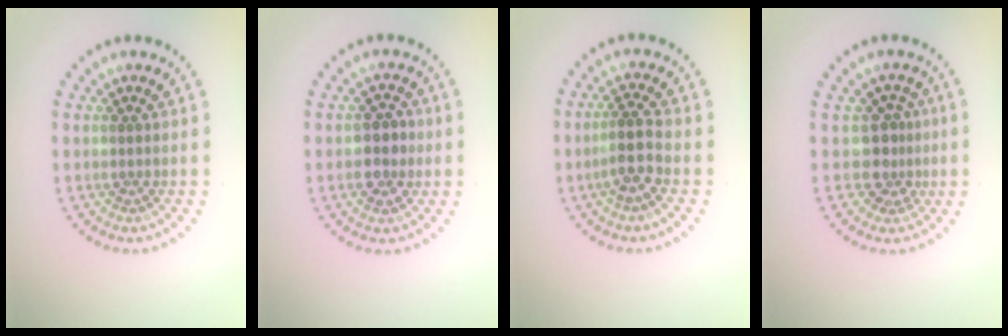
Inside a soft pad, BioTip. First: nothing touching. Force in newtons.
{"total": 2.7, "press": 2.7, "slide": 0.4}
{"total": 2.7, "press": 2.2, "slide": 1.5}
{"total": 2.6, "press": 1.9, "slide": 1.8}